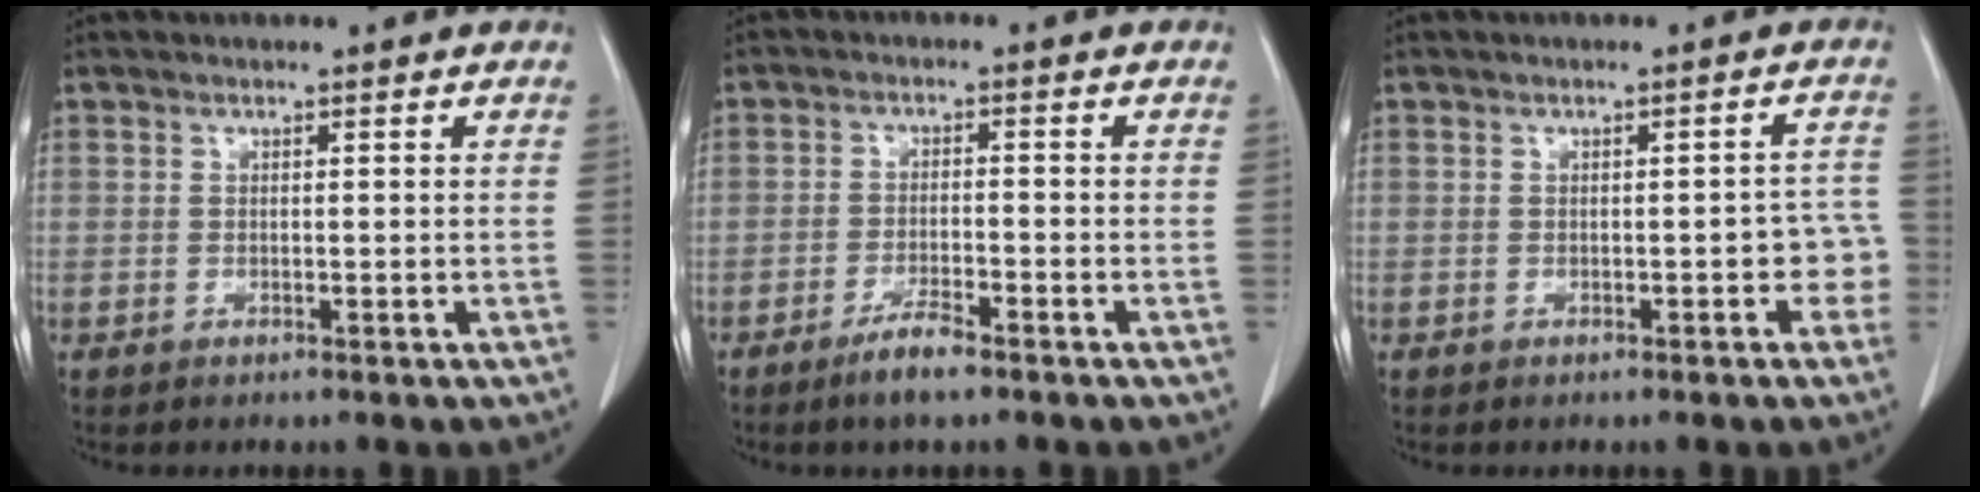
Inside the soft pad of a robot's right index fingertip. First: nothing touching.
{"total": 4.0, "force": [-3.0, 0.5, 2.7], "torque": [-0.054, -0.003, -0.055]}
{"total": 3.7, "force": [-1.1, 1.6, 3.2], "torque": [-0.022, 0.018, -0.012]}